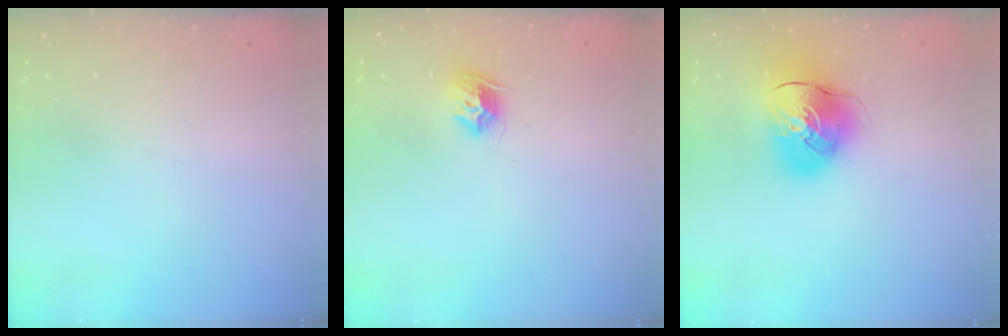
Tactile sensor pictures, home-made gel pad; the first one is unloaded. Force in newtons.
{"total": 8.6, "press": 8.6, "slide": 0.3}
{"total": 11.3, "press": 11.1, "slide": 2.0}